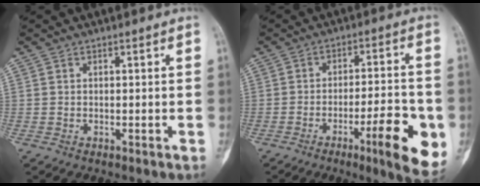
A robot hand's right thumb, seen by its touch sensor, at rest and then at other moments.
{"total": 13.8, "force": [-5.0, 2.8, 12.6], "torque": [-0.164, 0.011, -0.068]}